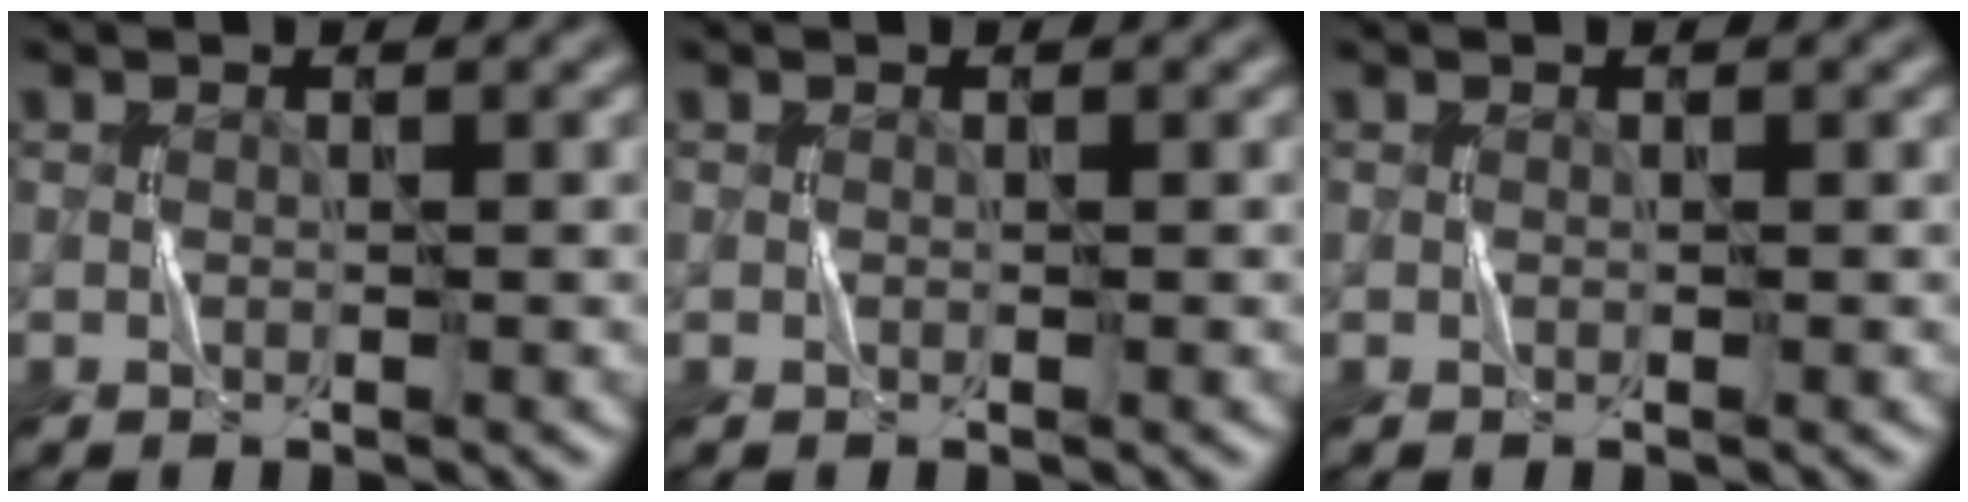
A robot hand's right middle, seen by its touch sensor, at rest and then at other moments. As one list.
[{"total": 0.0}, {"total": 0.0}]